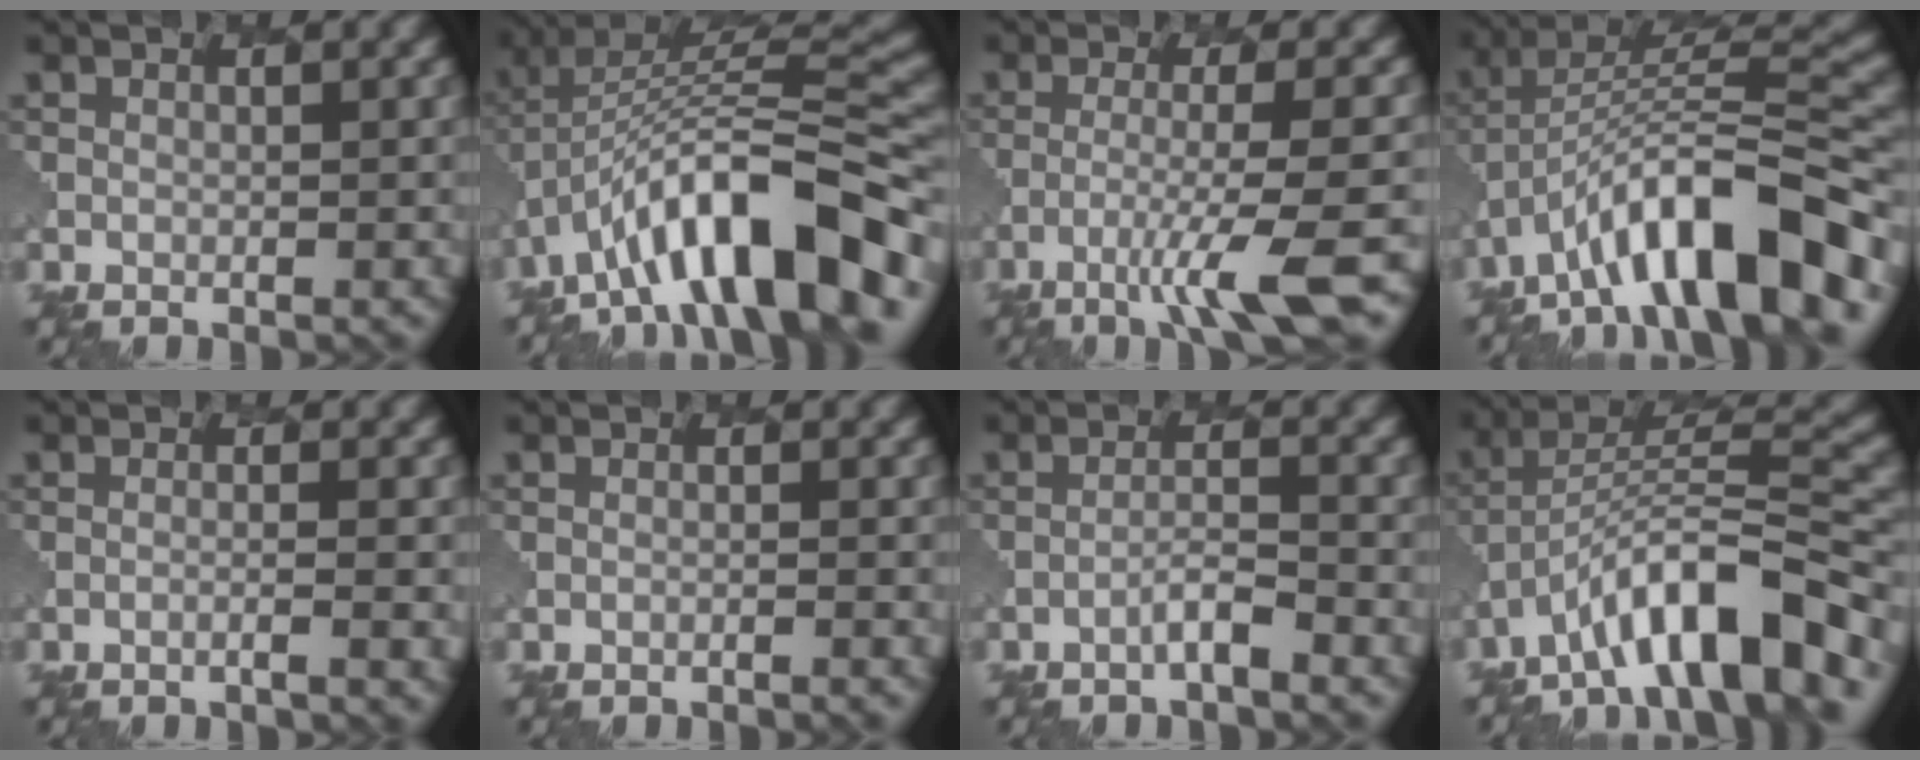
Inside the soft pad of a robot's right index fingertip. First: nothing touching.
{"total": 12.8, "force": [-6.8, 4.3, 9.9], "torque": [-0.152, 0.027, -0.111]}
{"total": 7.0, "force": [-3.8, 0.7, 5.9], "torque": [-0.091, -0.001, -0.067]}
{"total": 12.1, "force": [-7.4, 3.4, 8.9], "torque": [-0.125, 0.027, -0.126]}
{"total": 2.0, "force": [-0.7, 0.4, 1.8], "torque": [-0.021, 0.004, -0.020]}
{"total": 0.9, "force": [-0.4, 0.3, 0.8], "torque": [-0.003, 0.001, -0.016]}
{"total": 1.9, "force": [-1.3, 0.1, 1.3], "torque": [-0.024, 0.009, -0.027]}
{"total": 10.4, "force": [-6.7, 3.1, 7.4], "torque": [-0.101, 0.019, -0.122]}